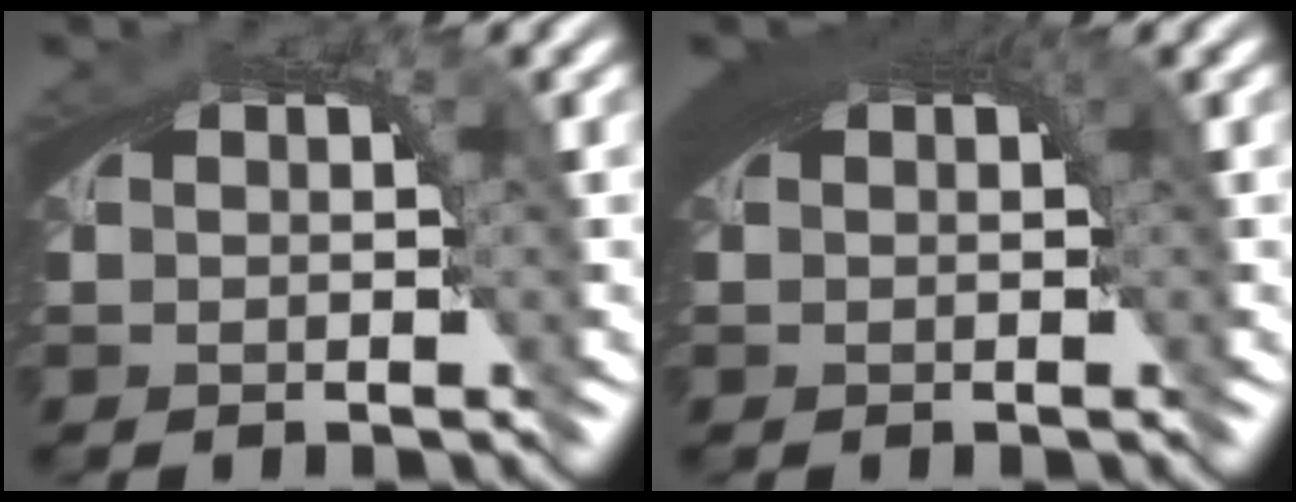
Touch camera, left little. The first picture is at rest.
{"total": 4.3, "force": [1.3, 1.5, 3.8], "torque": [-0.050, 0.014, 0.016]}